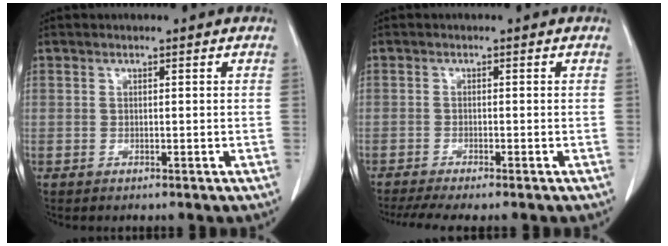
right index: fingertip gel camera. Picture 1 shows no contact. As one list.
[{"total": 6.5, "force": [-5.4, 0.4, 3.6], "torque": [-0.048, -0.012, -0.085]}]